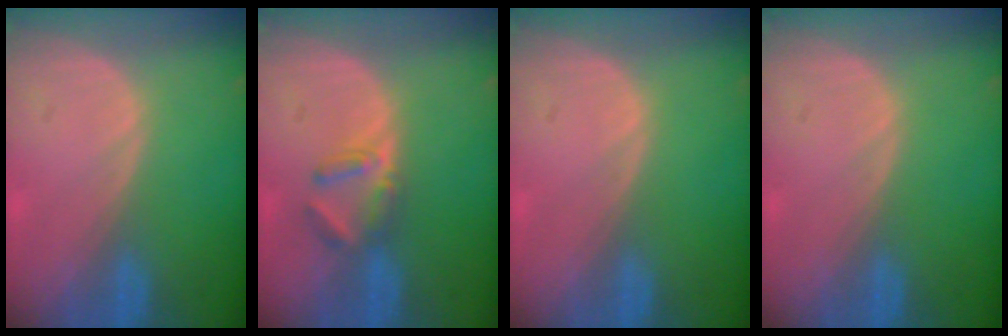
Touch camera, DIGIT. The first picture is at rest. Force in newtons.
{"total": 3.7, "press": 3.6, "slide": 1.0}
{"total": 0.0}
{"total": 0.0}